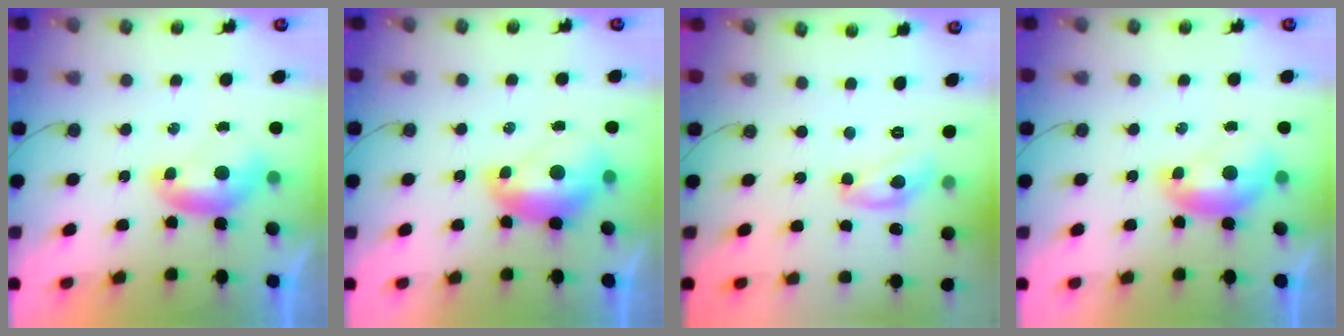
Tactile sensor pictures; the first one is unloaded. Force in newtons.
{"total": 2.6, "press": 2.5, "slide": 0.7}
{"total": 8.2, "press": 8.2, "slide": 0.5}
{"total": 1.3, "press": 1.3, "slide": 0.4}